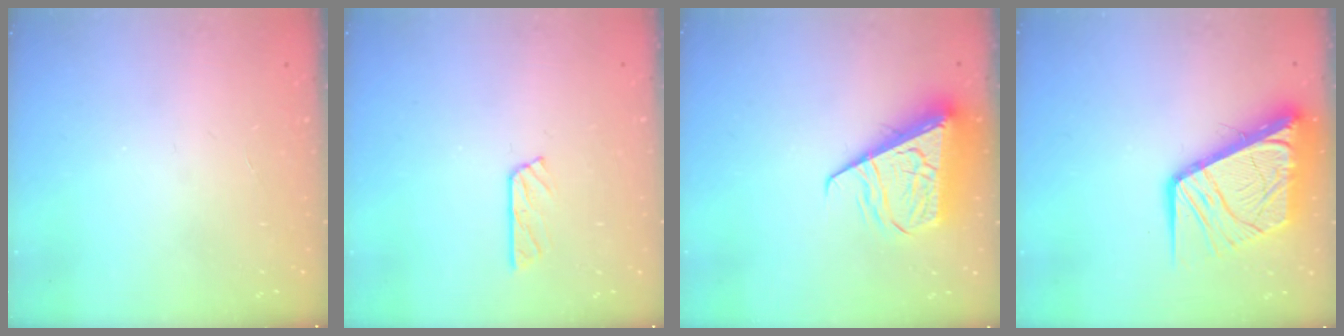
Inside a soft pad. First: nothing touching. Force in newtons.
{"total": 5.5, "press": 5.5, "slide": 0.2}
{"total": 12.1, "press": 11.9, "slide": 1.7}
{"total": 15.8, "press": 15.7, "slide": 1.8}